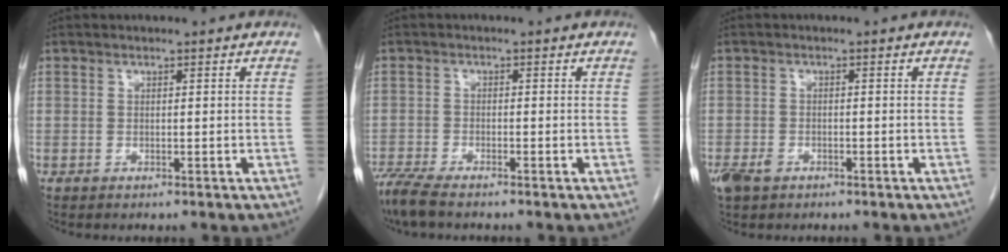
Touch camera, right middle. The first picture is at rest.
{"total": 5.0, "force": [-4.2, 0.6, 2.7], "torque": [-0.055, -0.016, -0.077]}
{"total": 3.1, "force": [-1.9, 1.8, 1.7], "torque": [-0.036, -0.002, -0.029]}